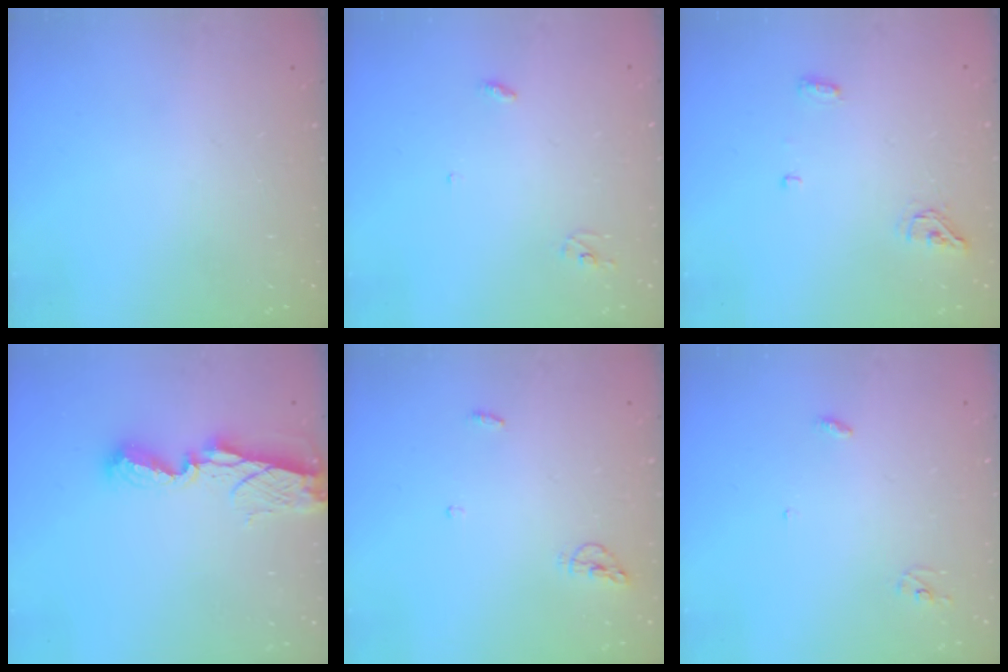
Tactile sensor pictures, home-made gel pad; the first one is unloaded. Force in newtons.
{"total": 2.8, "press": 2.8, "slide": 0.2}
{"total": 4.9, "press": 4.8, "slide": 1.0}
{"total": 8.4, "press": 8.4, "slide": 1.1}
{"total": 5.2, "press": 5.2, "slide": 0.7}
{"total": 2.8, "press": 2.8, "slide": 0.2}